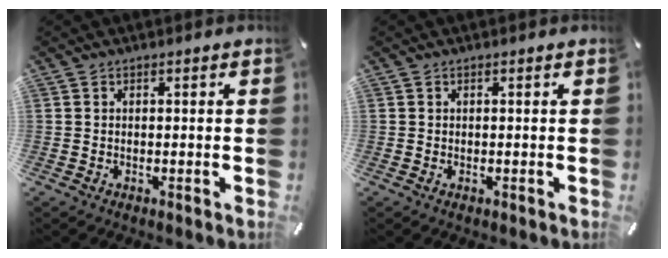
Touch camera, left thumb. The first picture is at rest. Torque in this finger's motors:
{"motor_torque": [0.03, -0.07, -0.18, -0.23, 0.04]}